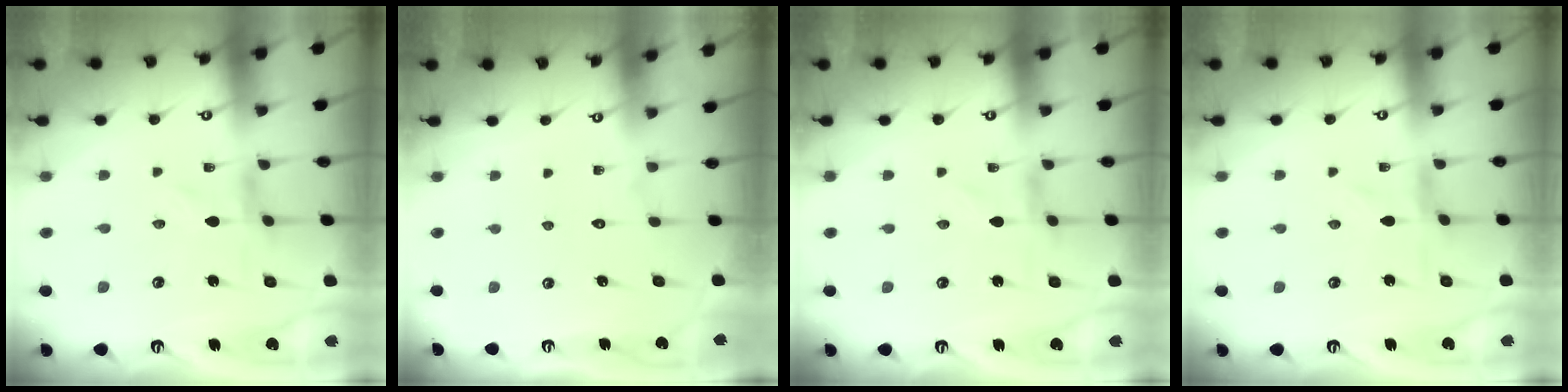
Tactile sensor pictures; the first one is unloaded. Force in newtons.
{"total": 1.5, "press": 1.5, "slide": 0.1}
{"total": 0.0}
{"total": 0.0}